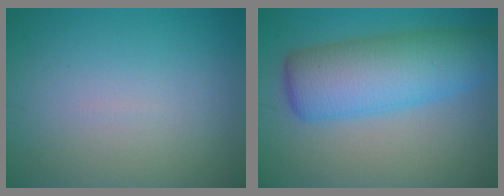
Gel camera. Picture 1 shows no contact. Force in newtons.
{"total": 6.7, "press": 6.7, "slide": 0.1}